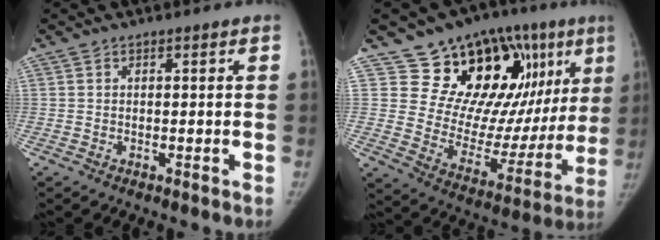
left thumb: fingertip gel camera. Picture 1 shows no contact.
{"total": 25.2, "force": [12.0, 13.7, 17.4], "torque": [-0.176, -0.038, 0.195]}